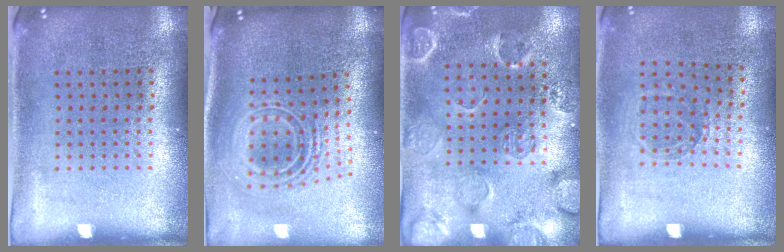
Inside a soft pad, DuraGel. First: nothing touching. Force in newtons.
{"total": 2.5, "press": 1.8, "slide": 1.8}
{"total": 2.6, "press": 2.0, "slide": 1.7}
{"total": 0.9, "press": 0.8, "slide": 0.5}